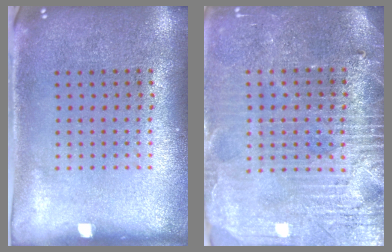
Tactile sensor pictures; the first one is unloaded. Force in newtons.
{"total": 3.9, "press": 3.6, "slide": 1.6}